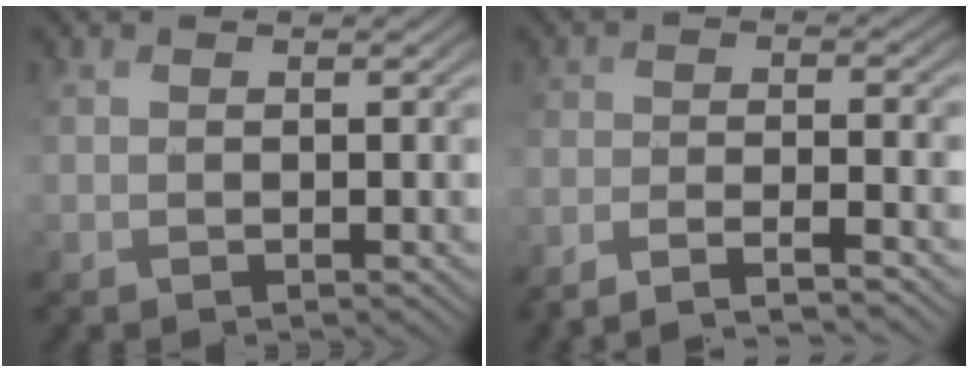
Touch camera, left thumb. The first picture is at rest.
{"total": 6.9, "force": [-6.2, 0.7, 2.9], "torque": [-0.041, 0.014, -0.099]}